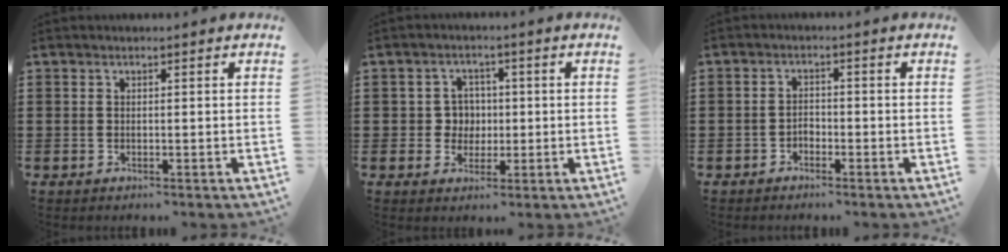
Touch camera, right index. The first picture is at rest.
{"total": 3.8, "force": [-0.1, 3.6, 1.2], "torque": [-0.039, 0.011, -0.005]}
{"total": 1.6, "force": [-1.2, 0.9, 0.3], "torque": [-0.011, -0.001, -0.027]}